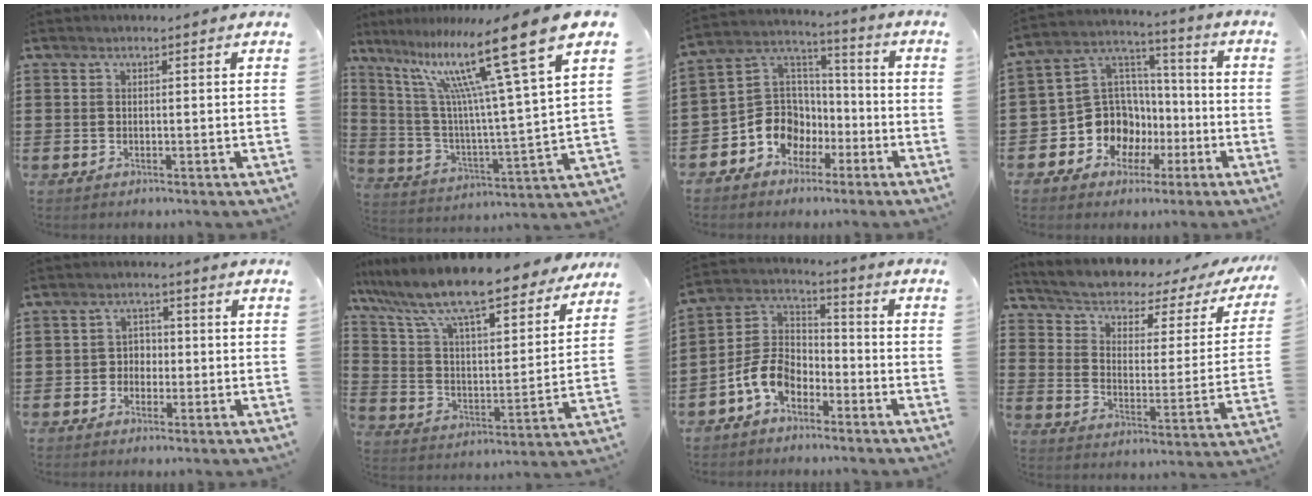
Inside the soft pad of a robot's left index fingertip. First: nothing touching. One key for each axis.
{"total": 16.8, "fx": 11.0, "fy": 1.2, "fz": 12.6, "tx": -0.252, "ty": -0.067, "tz": 0.169}
{"total": 8.7, "fx": -3.7, "fy": 7.6, "fz": 2.0, "tx": -0.079, "ty": 0.003, "tz": -0.069}
{"total": 11.2, "fx": -4.2, "fy": 9.9, "fz": 3.1, "tx": -0.103, "ty": 0.007, "tz": -0.071}
{"total": 3.0, "fx": -1.1, "fy": 2.6, "fz": 0.9, "tx": -0.029, "ty": 0.009, "tz": -0.028}
{"total": 10.7, "fx": 9.1, "fy": 1.0, "fz": 5.5, "tx": -0.147, "ty": -0.062, "tz": 0.152}
{"total": 8.3, "fx": -4.8, "fy": 5.2, "fz": 4.3, "tx": -0.121, "ty": 0.007, "tz": -0.099}
{"total": 2.9, "fx": 1.4, "fy": 1.4, "fz": 2.1, "tx": -0.054, "ty": -0.022, "tz": 0.011}